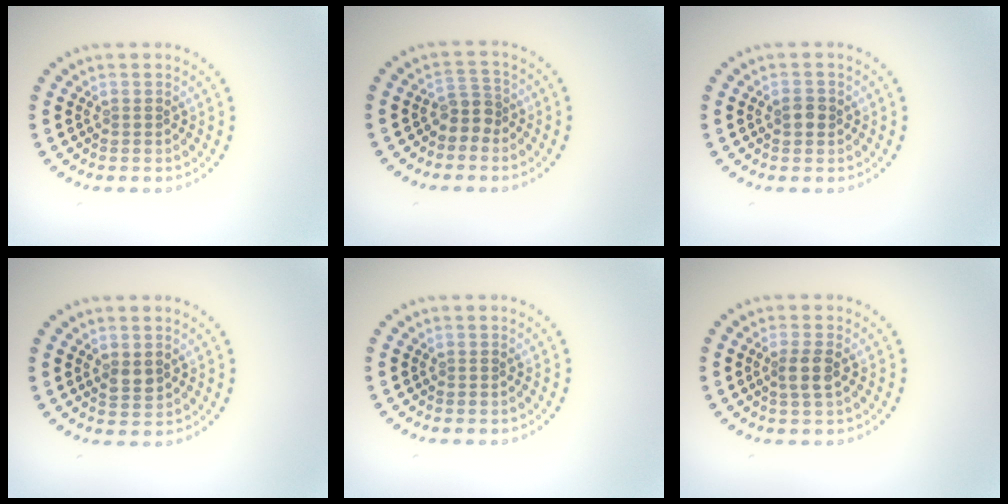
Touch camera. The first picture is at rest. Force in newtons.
{"total": 2.1, "press": 1.6, "slide": 1.4}
{"total": 1.4, "press": 1.4, "slide": 0.1}
{"total": 1.5, "press": 1.4, "slide": 0.4}
{"total": 0.0}
{"total": 2.0, "press": 1.7, "slide": 0.9}